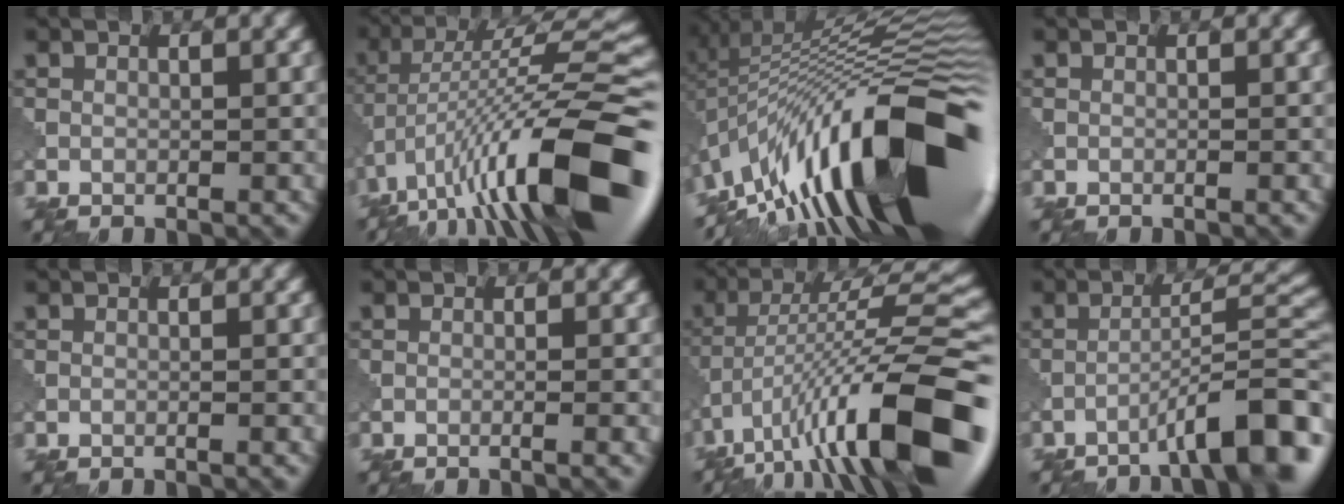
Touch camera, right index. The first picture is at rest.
{"total": 15.8, "force": [-6.0, 4.5, 13.8], "torque": [-0.232, 0.025, -0.099]}
{"total": 17.5, "force": [-6.1, 5.9, 15.3], "torque": [-0.198, 0.049, -0.135]}
{"total": 0.7, "force": [-0.3, 0.2, 0.7], "torque": [-0.008, 0.000, -0.011]}
{"total": 1.1, "force": [-0.4, 0.3, 0.9], "torque": [-0.010, 0.001, -0.014]}
{"total": 2.4, "force": [-0.8, 0.8, 2.2], "torque": [-0.020, 0.007, -0.023]}
{"total": 14.8, "force": [-6.7, 4.0, 12.6], "torque": [-0.215, 0.017, -0.104]}
{"total": 7.7, "force": [-4.9, 1.0, 5.9], "torque": [-0.080, 0.022, -0.078]}